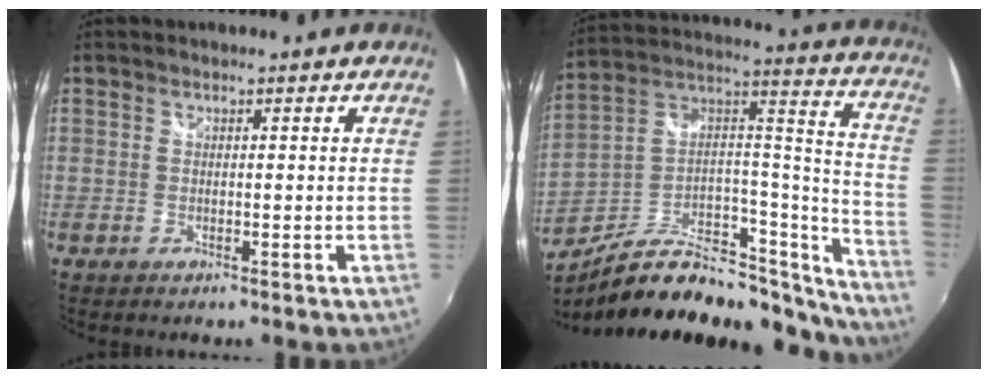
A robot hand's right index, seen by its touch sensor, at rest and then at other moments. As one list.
[{"total": 26.3, "force": [-21.1, 9.5, 12.5], "torque": [-0.165, 0.039, -0.319]}]